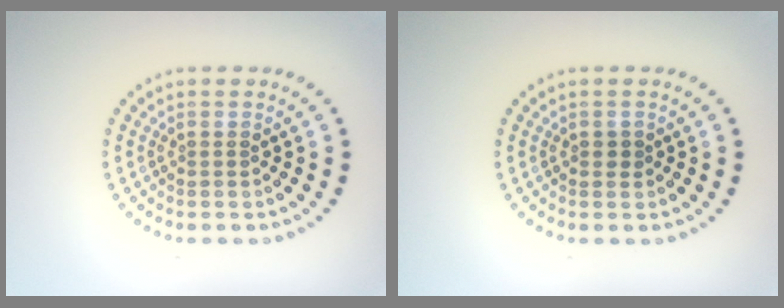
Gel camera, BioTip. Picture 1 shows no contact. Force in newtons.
{"total": 0.9, "press": 0.9, "slide": 0.1}